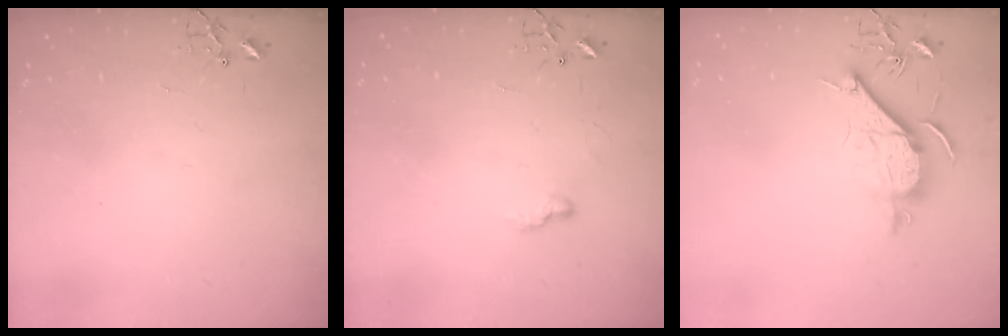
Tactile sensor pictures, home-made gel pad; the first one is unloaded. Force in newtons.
{"total": 4.6, "press": 4.6, "slide": 0.6}
{"total": 9.5, "press": 9.5, "slide": 0.9}